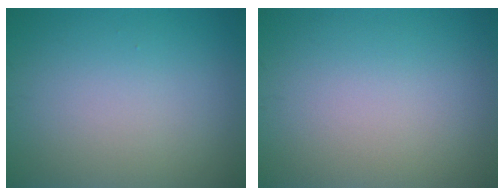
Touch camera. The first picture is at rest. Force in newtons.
{"total": 0.0}